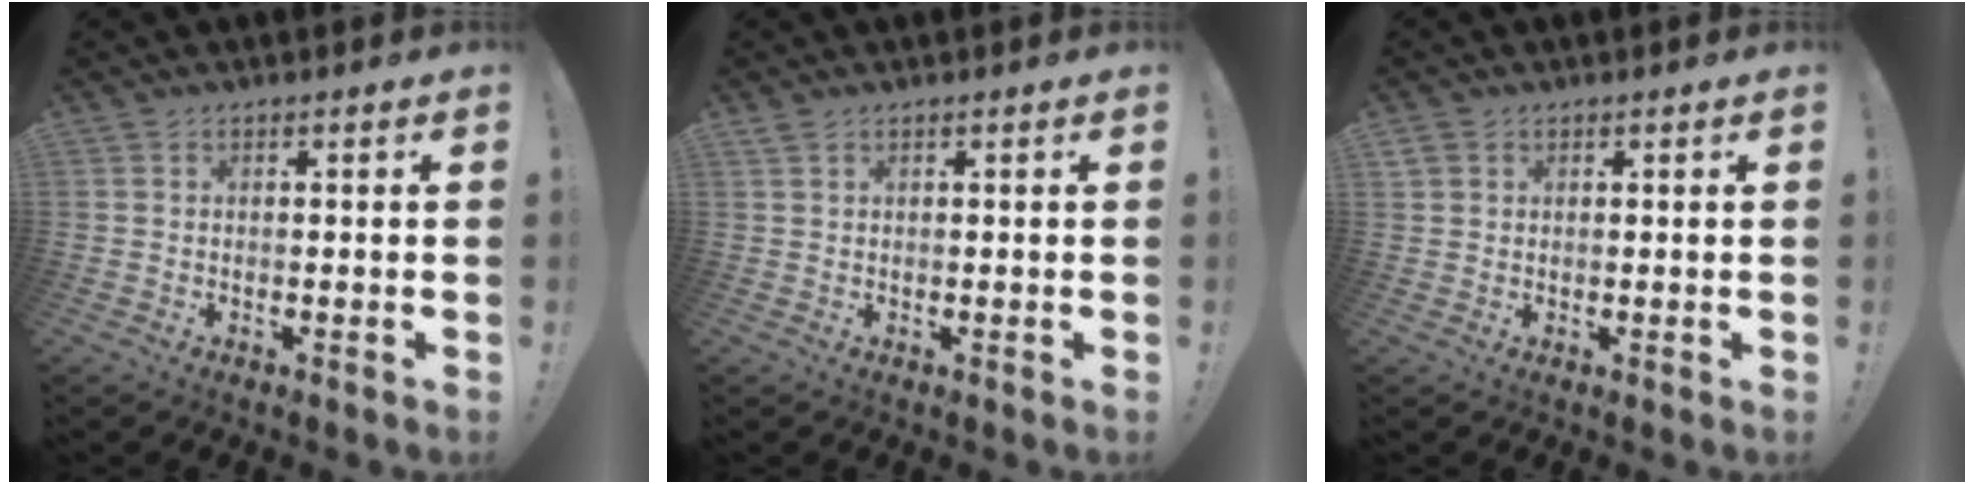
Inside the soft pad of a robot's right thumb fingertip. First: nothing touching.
{"total": 1.3, "force": [0.9, 0.5, 0.8], "torque": [-0.017, 0.001, 0.018]}
{"total": 2.1, "force": [1.4, 1.4, 0.5], "torque": [-0.006, -0.004, 0.026]}